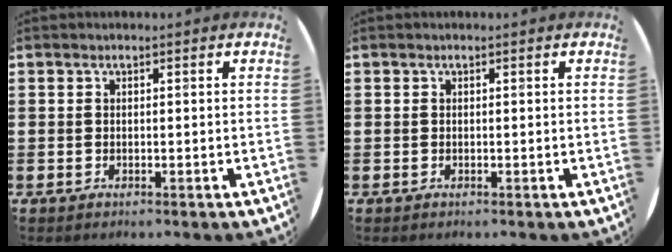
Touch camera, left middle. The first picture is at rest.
{"total": 0.0}